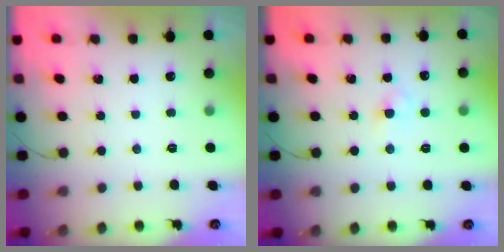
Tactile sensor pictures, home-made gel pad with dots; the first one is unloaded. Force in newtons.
{"total": 2.6, "press": 2.4, "slide": 1.1}